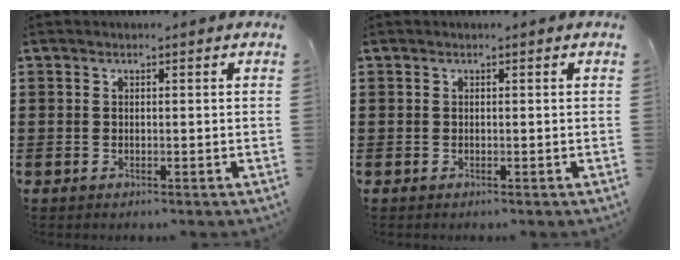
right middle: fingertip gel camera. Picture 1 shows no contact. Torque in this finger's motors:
{"motor_torque": [0.02, -0.02, 0.00, 0.00]}